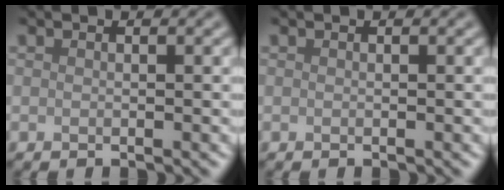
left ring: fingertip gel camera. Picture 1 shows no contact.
{"total": 0.0}